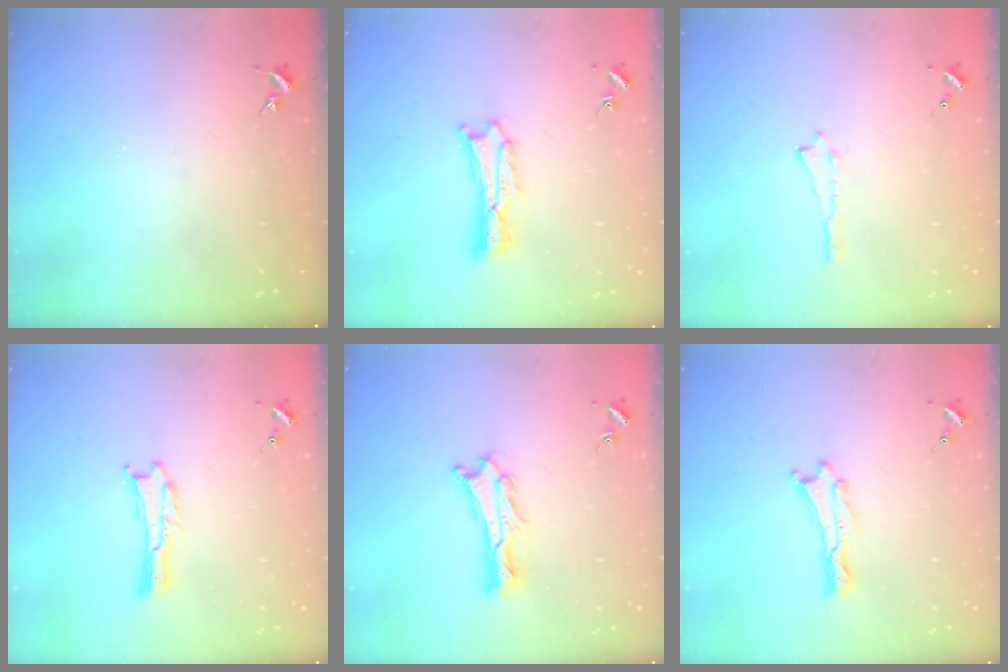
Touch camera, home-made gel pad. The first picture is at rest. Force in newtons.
{"total": 3.0, "press": 3.0, "slide": 0.3}
{"total": 0.0}
{"total": 0.0}
{"total": 2.0, "press": 2.0, "slide": 0.2}
{"total": 0.0}